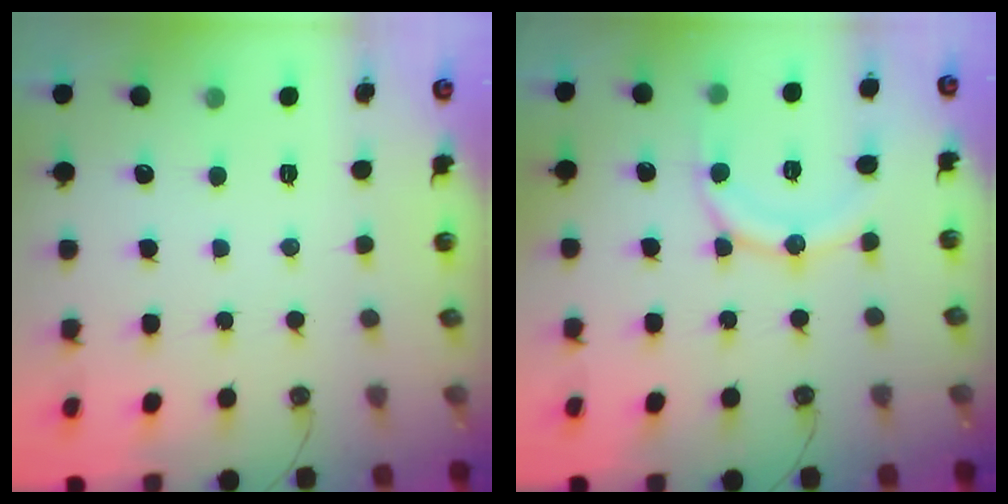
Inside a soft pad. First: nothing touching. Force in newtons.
{"total": 12.2, "press": 12.1, "slide": 0.9}